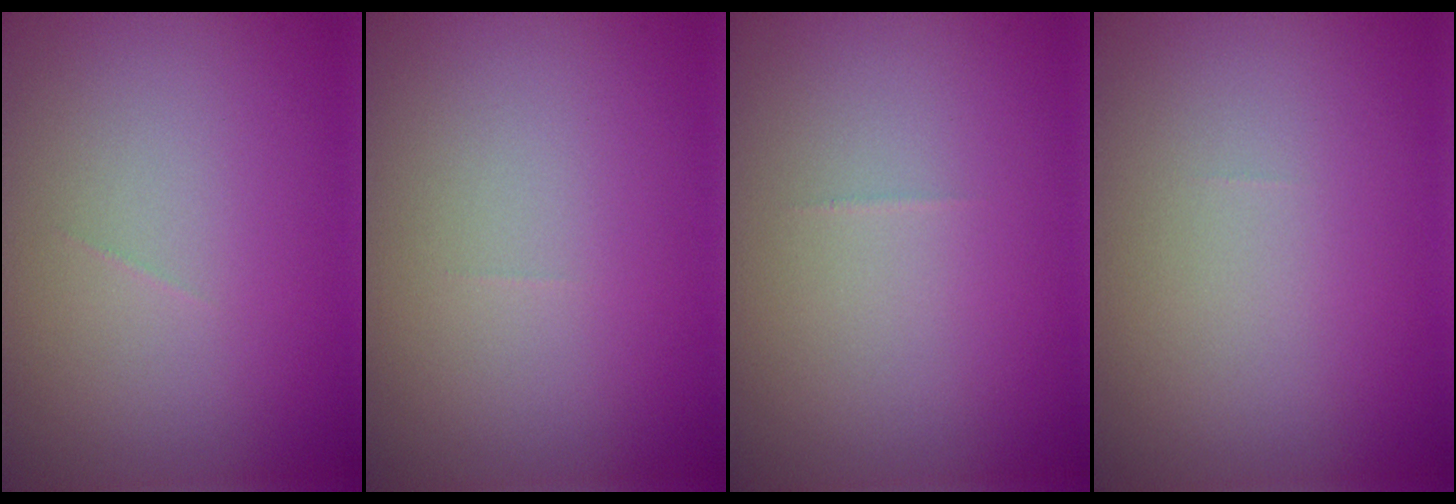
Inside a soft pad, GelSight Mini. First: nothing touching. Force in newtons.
{"total": 0.0}
{"total": 0.0}
{"total": 0.0}